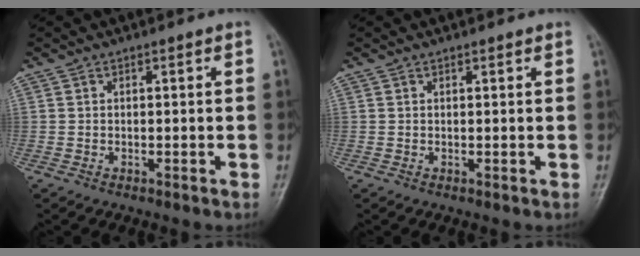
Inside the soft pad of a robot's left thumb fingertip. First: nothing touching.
{"total": 1.1, "force": [1.0, 0.2, 0.4], "torque": [-0.001, 0.004, 0.016]}